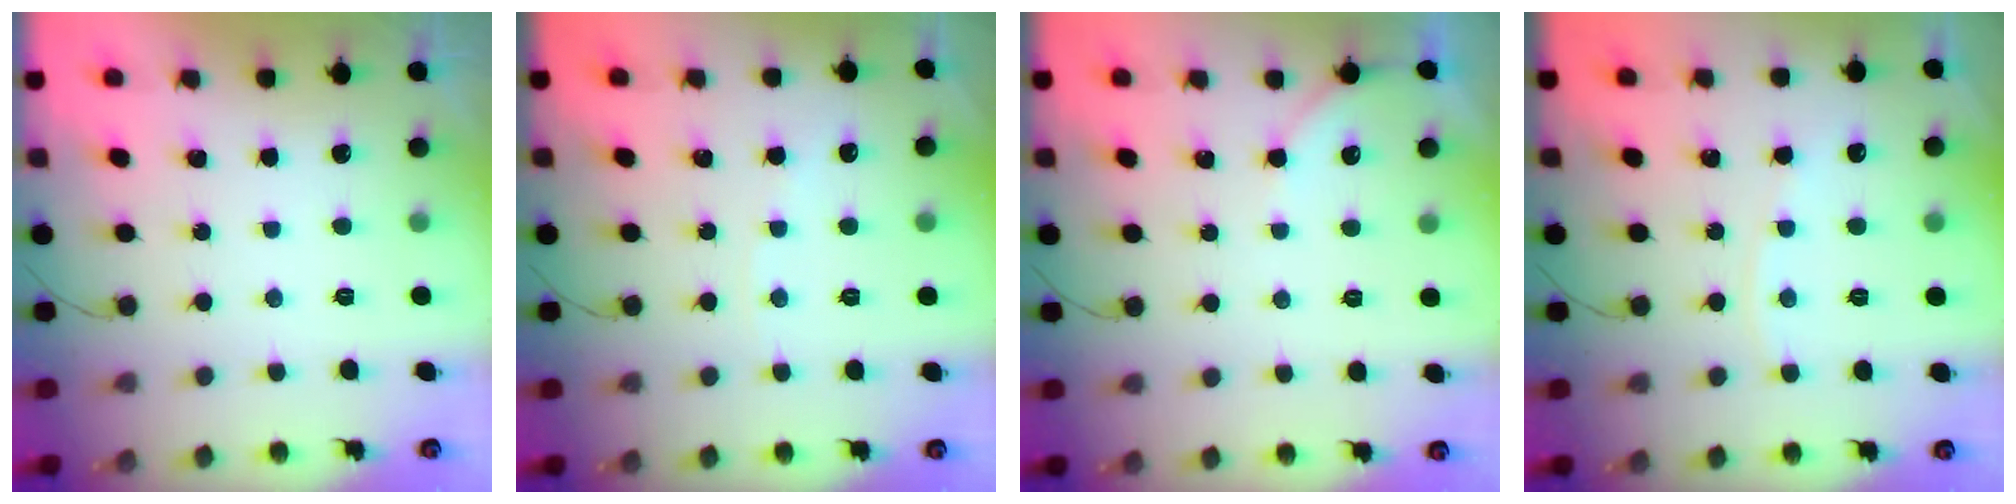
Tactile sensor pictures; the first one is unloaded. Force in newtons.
{"total": 2.7, "press": 2.7, "slide": 0.5}
{"total": 2.9, "press": 2.9, "slide": 0.4}
{"total": 2.0, "press": 2.0, "slide": 0.4}